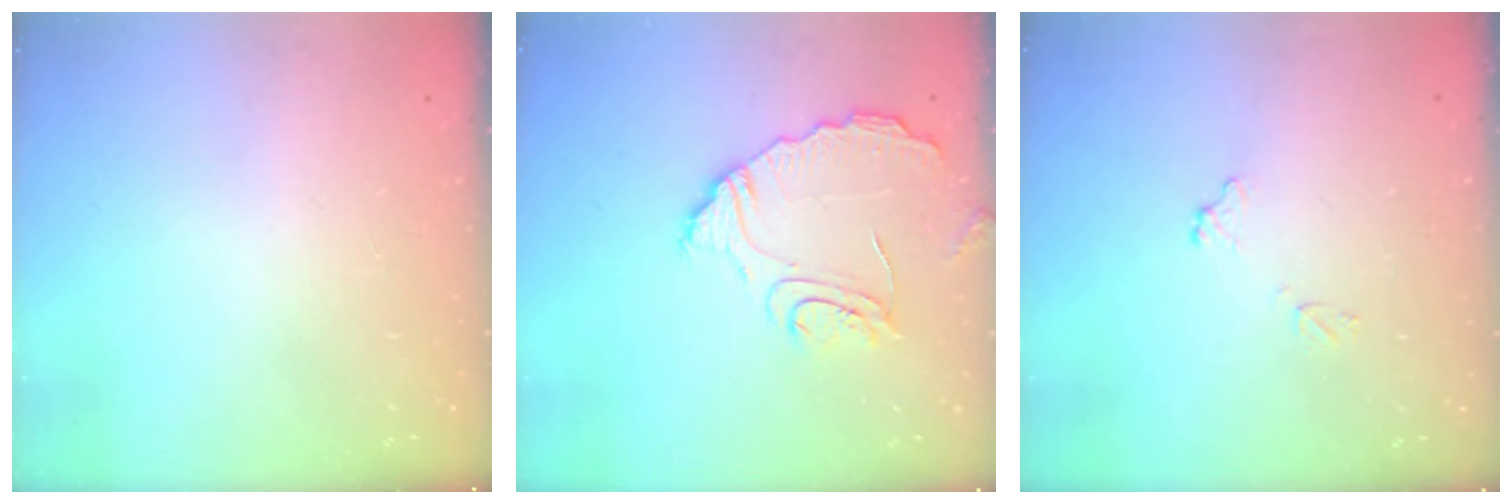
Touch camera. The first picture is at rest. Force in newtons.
{"total": 10.6, "press": 10.6, "slide": 0.7}
{"total": 6.4, "press": 6.4, "slide": 0.3}